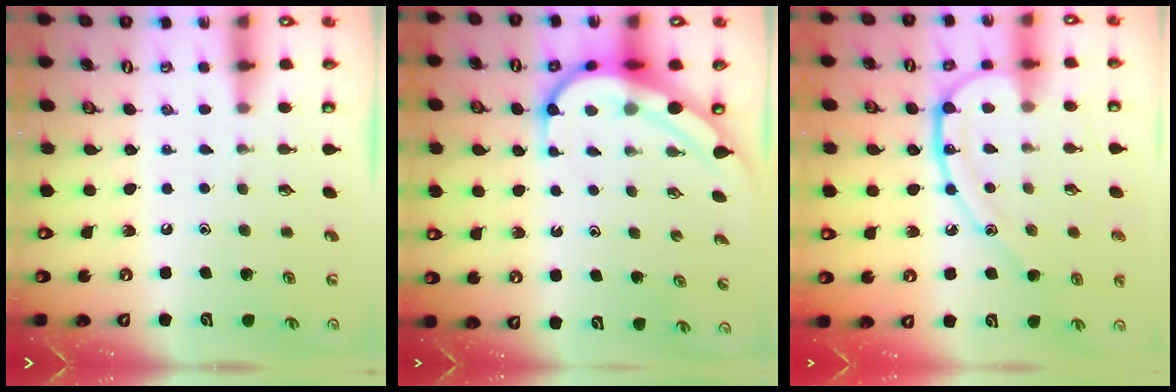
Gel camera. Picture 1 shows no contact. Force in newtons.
{"total": 7.0, "press": 6.9, "slide": 0.8}
{"total": 13.4, "press": 13.4, "slide": 0.8}